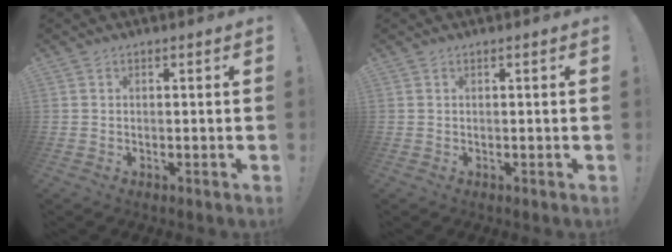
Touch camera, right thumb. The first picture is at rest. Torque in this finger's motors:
{"motor_torque": [-0.09, 0.09, -0.06, -0.05, 0.00]}